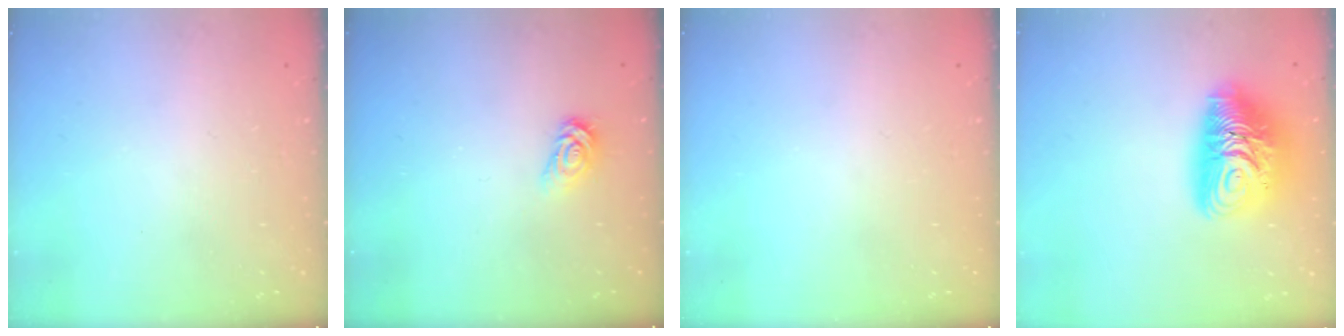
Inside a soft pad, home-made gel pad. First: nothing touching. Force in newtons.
{"total": 3.2, "press": 3.2, "slide": 0.3}
{"total": 0.0}
{"total": 15.4, "press": 15.3, "slide": 1.3}